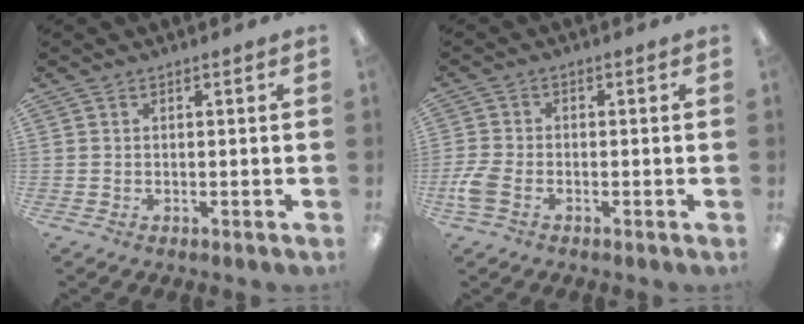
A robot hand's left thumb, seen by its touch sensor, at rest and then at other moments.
{"total": 4.6, "force": [-1.7, 2.8, 3.2], "torque": [-0.076, 0.002, -0.036]}